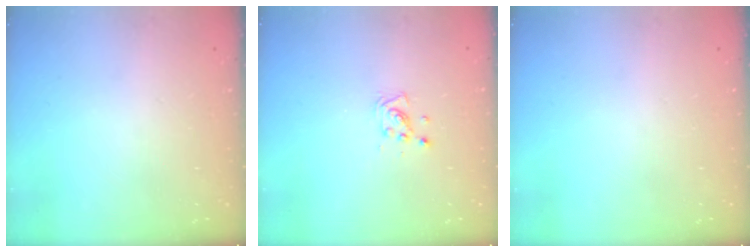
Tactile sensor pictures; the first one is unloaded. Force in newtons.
{"total": 4.6, "press": 4.4, "slide": 1.4}
{"total": 0.0}